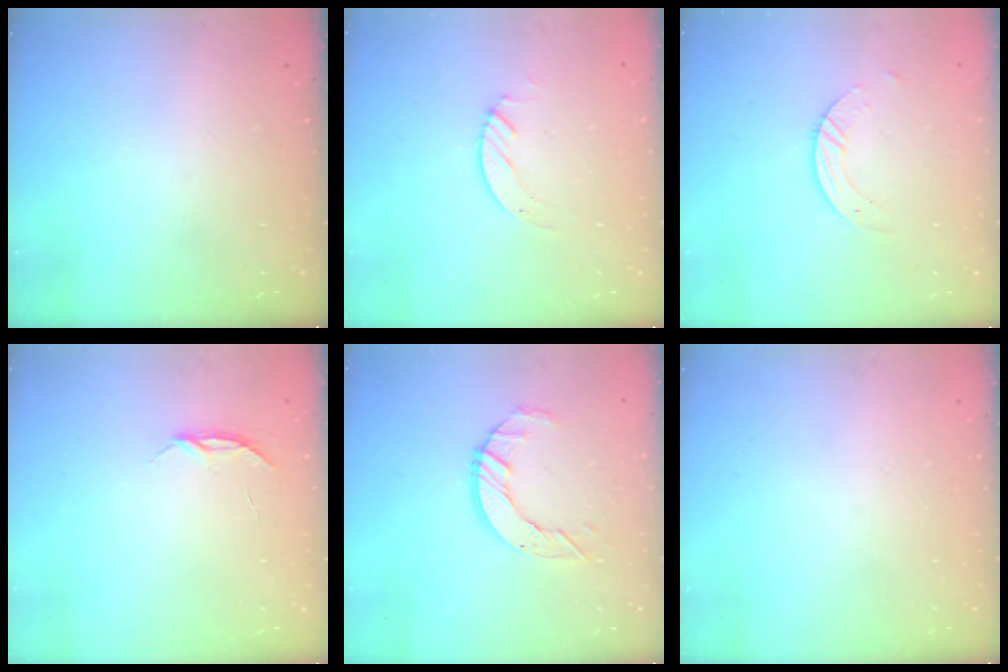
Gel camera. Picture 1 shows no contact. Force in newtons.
{"total": 2.1, "press": 2.1, "slide": 0.2}
{"total": 3.4, "press": 3.4, "slide": 0.1}
{"total": 3.6, "press": 3.6, "slide": 0.5}
{"total": 5.8, "press": 5.8, "slide": 0.4}
{"total": 0.0}